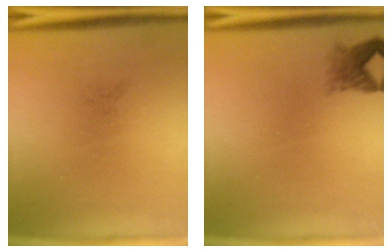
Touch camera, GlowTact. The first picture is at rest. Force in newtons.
{"total": 2.2}